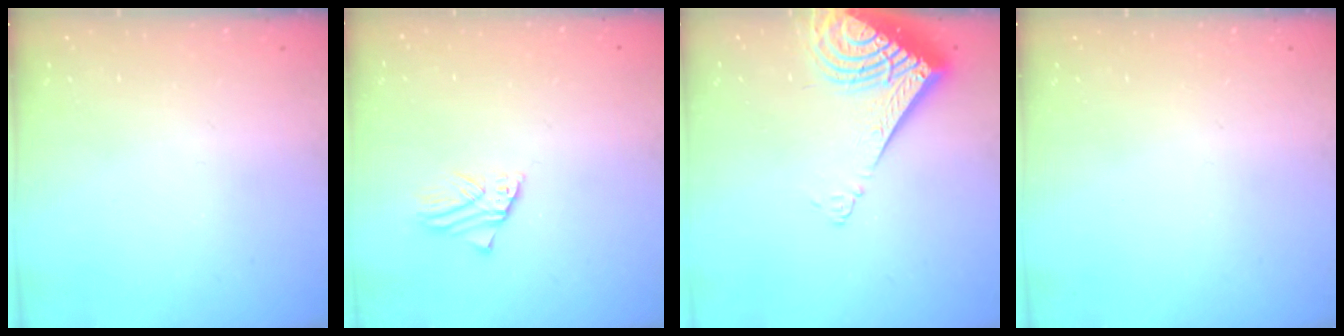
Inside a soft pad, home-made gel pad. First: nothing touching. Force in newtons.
{"total": 2.1, "press": 2.1, "slide": 0.2}
{"total": 10.7, "press": 10.6, "slide": 1.5}
{"total": 0.0}